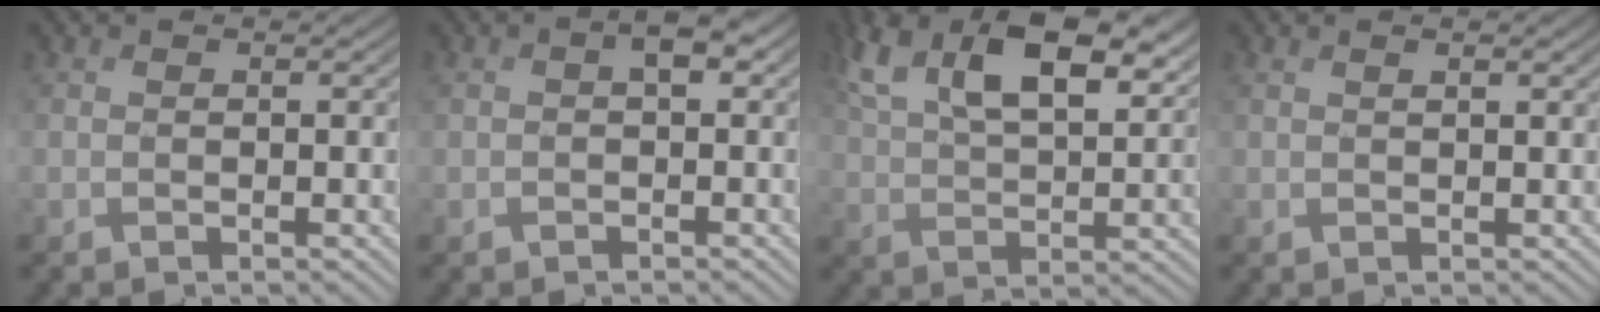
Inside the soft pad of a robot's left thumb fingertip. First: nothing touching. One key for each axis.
{"total": 2.1, "fx": 0.1, "fy": 0.9, "fz": 1.9, "tx": -0.030, "ty": 0.009, "tz": -0.003}
{"total": 13.4, "fx": 7.3, "fy": 5.5, "fz": 9.8, "tx": -0.201, "ty": 0.013, "tz": 0.131}
{"total": 1.3, "fx": 0.7, "fy": 0.1, "fz": 1.1, "tx": -0.023, "ty": 0.005, "tz": 0.012}